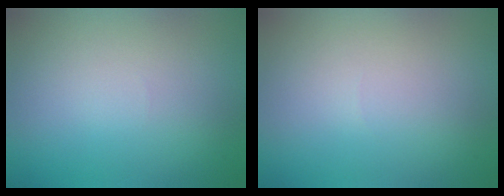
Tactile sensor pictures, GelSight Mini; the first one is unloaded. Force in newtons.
{"total": 0.0}